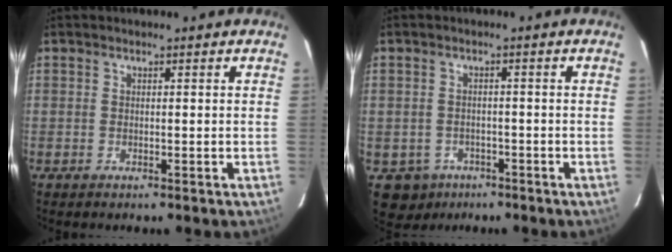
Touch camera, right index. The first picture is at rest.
{"total": 5.3, "force": [-2.4, 4.7, 0.3], "torque": [-0.007, 0.010, -0.030]}